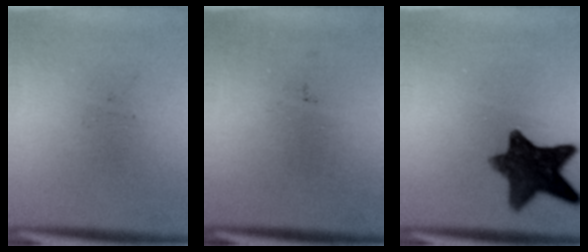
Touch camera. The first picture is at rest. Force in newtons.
{"total": 0.0}
{"total": 10.8}